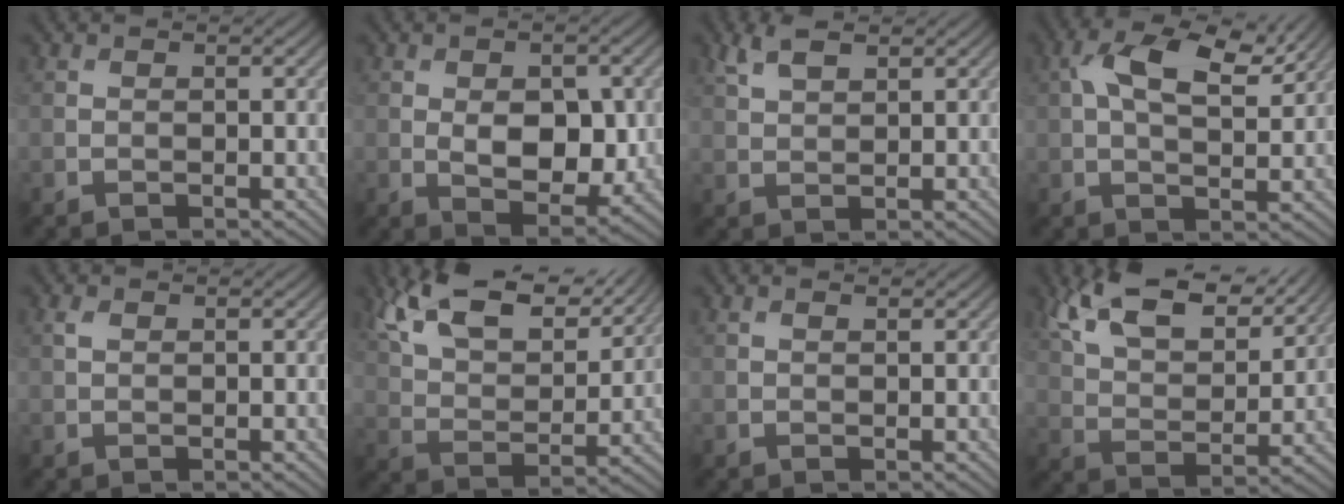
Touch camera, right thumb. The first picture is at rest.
{"total": 6.8, "force": [-0.1, 4.0, 5.5], "torque": [-0.098, -0.013, 0.004]}
{"total": 3.7, "force": [2.3, 1.5, 2.4], "torque": [-0.063, 0.007, 0.049]}
{"total": 9.5, "force": [3.9, 4.3, 7.5], "torque": [-0.147, 0.011, 0.067]}
{"total": 0.9, "force": [0.4, 0.5, 0.6], "torque": [-0.017, 0.002, 0.008]}
{"total": 15.3, "force": [11.0, 5.5, 9.1], "torque": [-0.193, 0.016, 0.166]}
{"total": 0.6, "force": [0.4, 0.1, 0.4], "torque": [-0.008, 0.002, 0.007]}
{"total": 13.9, "force": [9.7, 5.3, 8.4], "torque": [-0.179, 0.011, 0.155]}